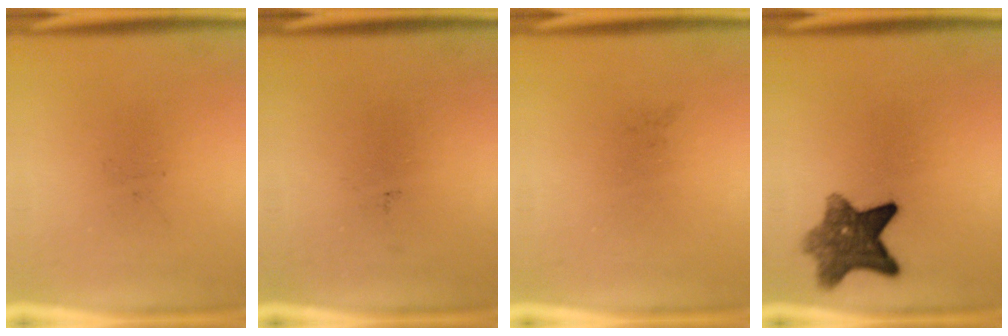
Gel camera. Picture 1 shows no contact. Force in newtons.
{"total": 0.0}
{"total": 0.0}
{"total": 8.3}